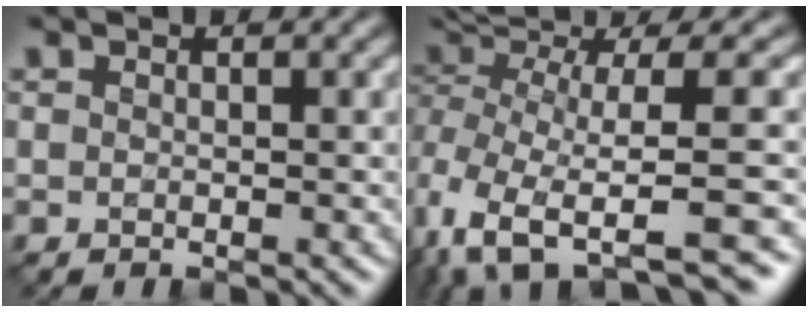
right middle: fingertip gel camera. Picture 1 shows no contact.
{"total": 10.4, "force": [-2.6, 3.7, 9.4], "torque": [-0.190, -0.004, -0.020]}